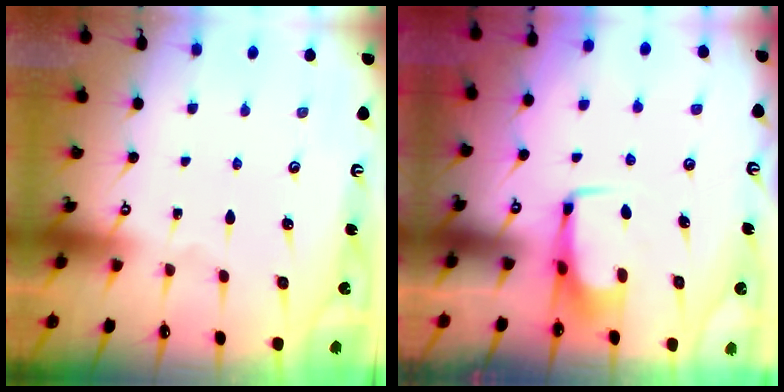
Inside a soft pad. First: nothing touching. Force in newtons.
{"total": 3.0, "press": 3.0, "slide": 0.4}